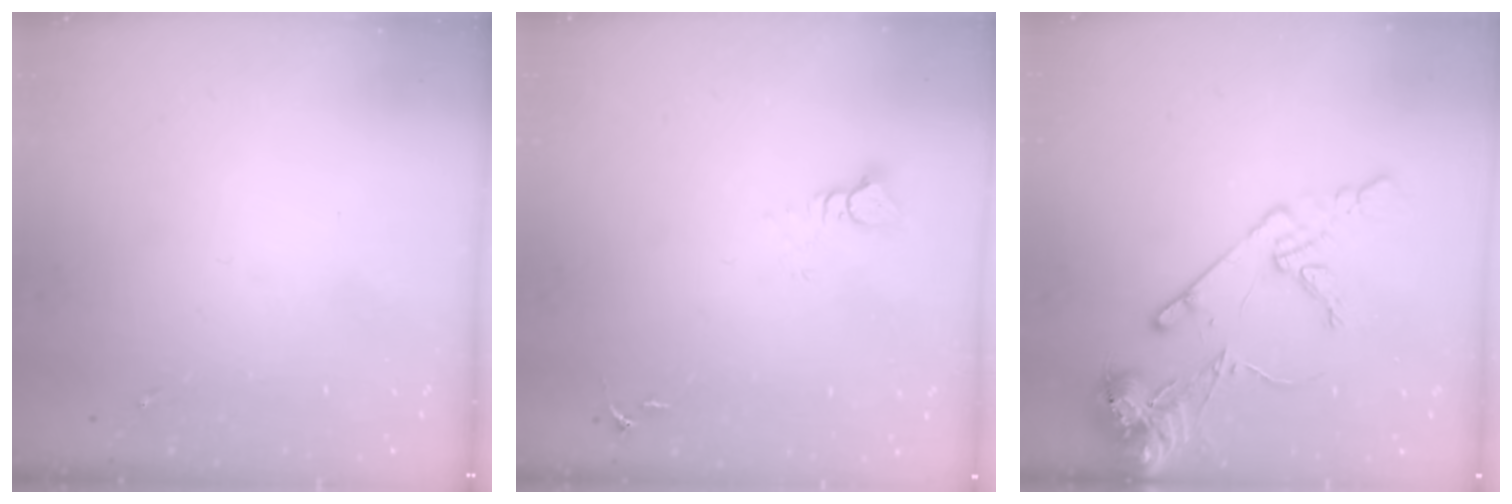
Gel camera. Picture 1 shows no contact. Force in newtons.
{"total": 3.9, "press": 3.9, "slide": 0.2}
{"total": 13.7, "press": 13.5, "slide": 2.3}